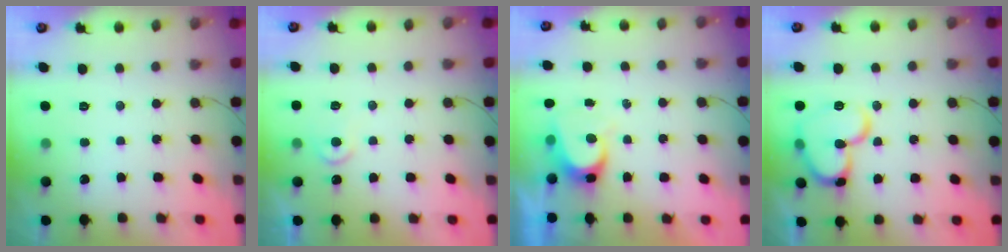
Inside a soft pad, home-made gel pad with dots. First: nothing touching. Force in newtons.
{"total": 4.7, "press": 4.6, "slide": 0.4}
{"total": 5.9, "press": 5.9, "slide": 0.5}
{"total": 16.1, "press": 16.0, "slide": 1.8}